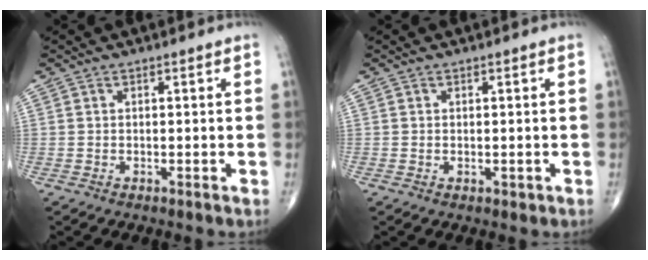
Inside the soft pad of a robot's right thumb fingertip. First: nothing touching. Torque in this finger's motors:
{"motor_torque": [-0.21, 0.08, -0.16, -0.12, -0.03]}